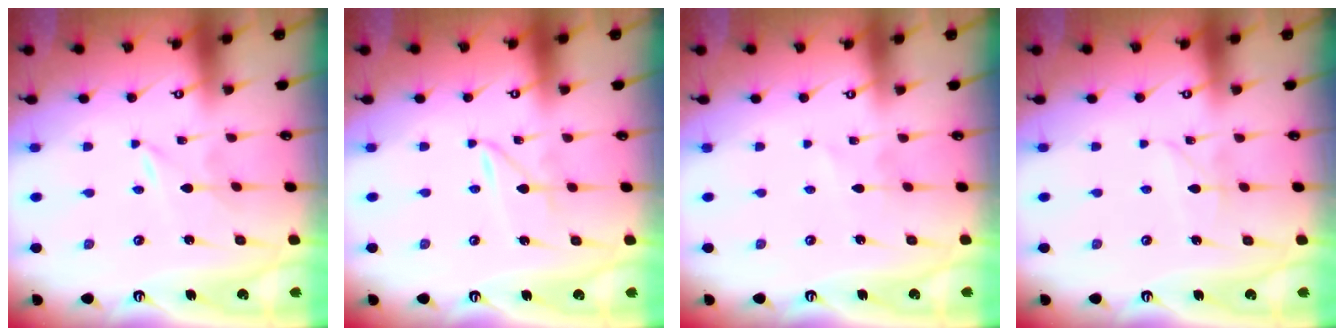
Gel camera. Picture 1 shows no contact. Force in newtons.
{"total": 1.5, "press": 1.5, "slide": 0.2}
{"total": 2.2, "press": 2.2, "slide": 0.2}
{"total": 2.6, "press": 2.6, "slide": 0.3}